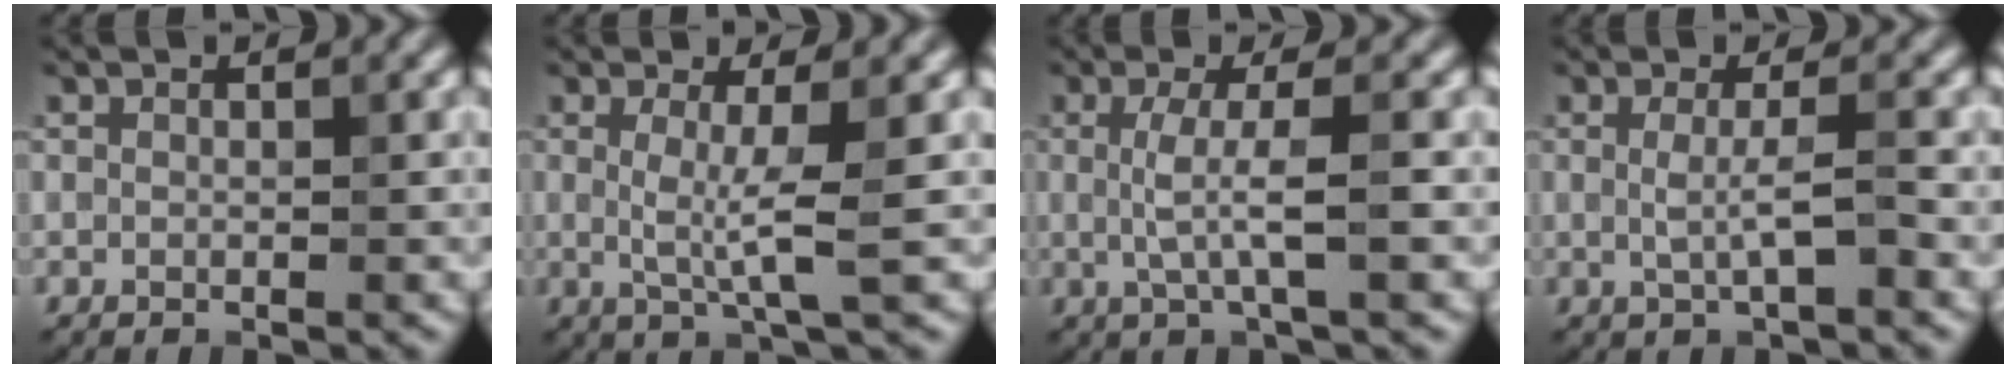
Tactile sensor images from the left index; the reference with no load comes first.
{"total": 3.3, "force": [0.1, 0.5, 3.3], "torque": [-0.063, -0.007, 0.000]}
{"total": 3.5, "force": [0.0, 0.7, 3.4], "torque": [-0.065, -0.001, -0.002]}
{"total": 2.3, "force": [-0.1, 0.3, 2.2], "torque": [-0.047, -0.006, -0.003]}